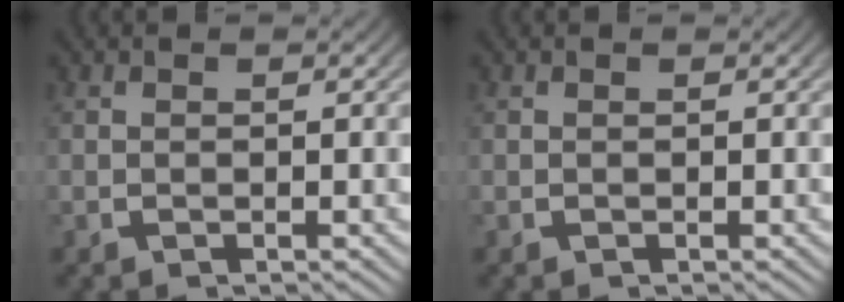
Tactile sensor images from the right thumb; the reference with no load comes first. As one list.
[{"total": 0.0}]